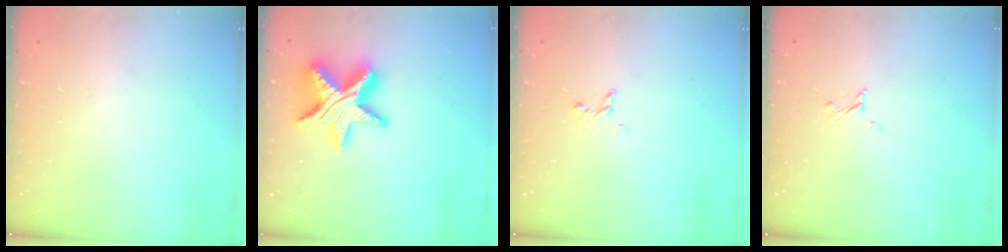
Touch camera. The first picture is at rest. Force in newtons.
{"total": 16.3, "press": 16.2, "slide": 1.1}
{"total": 3.1, "press": 3.1, "slide": 0.4}
{"total": 2.2, "press": 2.2, "slide": 0.1}